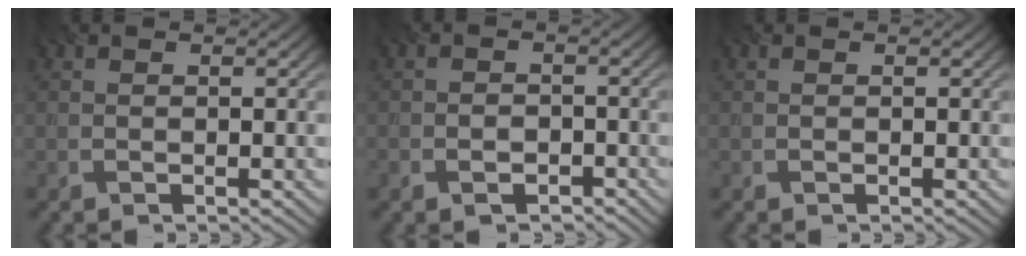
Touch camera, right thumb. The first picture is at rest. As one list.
[{"total": 3.0, "force": [-1.8, 1.9, 1.4], "torque": [-0.013, 0.000, -0.034]}, {"total": 0.0}]